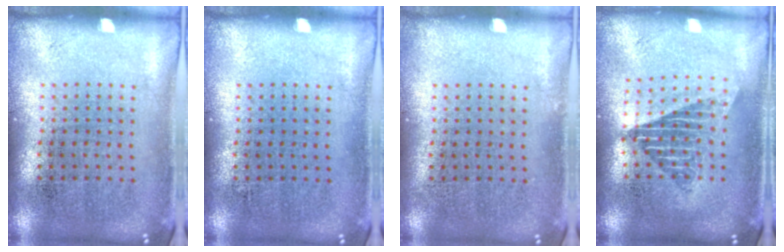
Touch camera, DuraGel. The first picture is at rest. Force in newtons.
{"total": 0.0}
{"total": 0.0}
{"total": 1.6, "press": 1.4, "slide": 0.9}